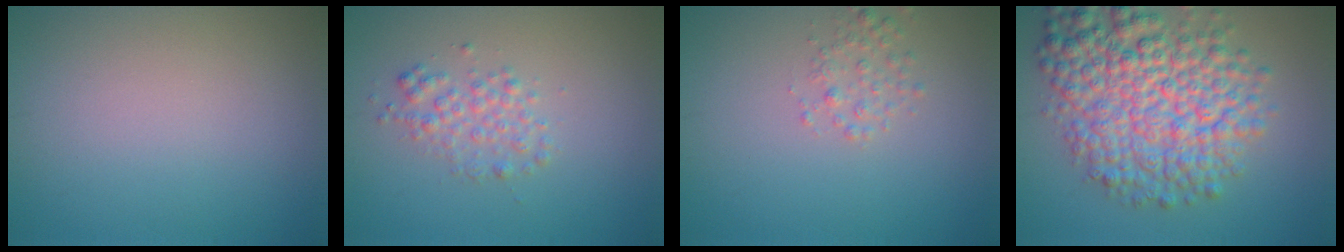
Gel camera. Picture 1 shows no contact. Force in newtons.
{"total": 2.0, "press": 2.0, "slide": 0.0}
{"total": 1.5, "press": 1.5, "slide": 0.1}
{"total": 9.4, "press": 9.4, "slide": 0.3}